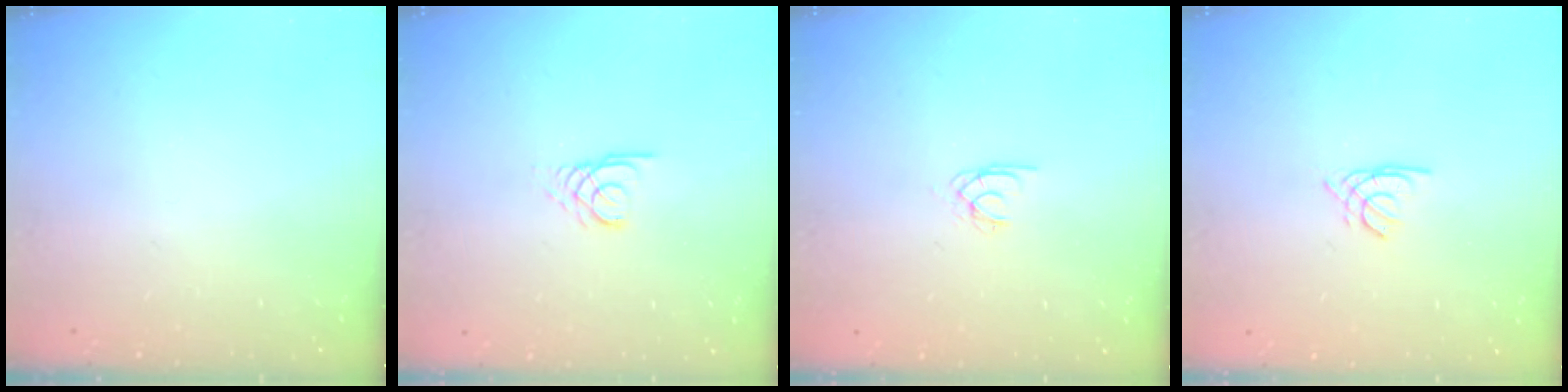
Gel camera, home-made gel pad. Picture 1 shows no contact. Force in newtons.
{"total": 2.7, "press": 2.7, "slide": 0.3}
{"total": 1.7, "press": 1.7, "slide": 0.1}
{"total": 1.7, "press": 1.7, "slide": 0.4}